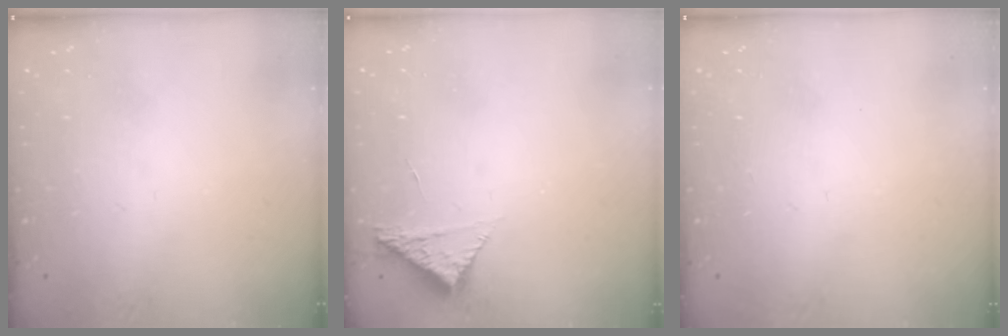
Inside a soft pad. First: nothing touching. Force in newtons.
{"total": 4.3, "press": 4.3, "slide": 0.3}
{"total": 0.0}